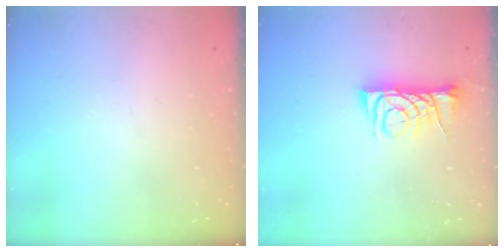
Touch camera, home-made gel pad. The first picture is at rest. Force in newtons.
{"total": 7.0, "press": 7.0, "slide": 0.5}